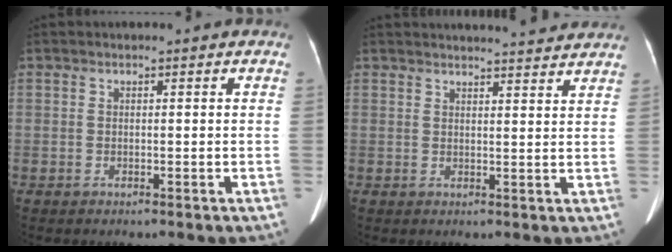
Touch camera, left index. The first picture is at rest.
{"total": 10.5, "force": [10.0, 0.7, 3.1], "torque": [-0.040, 0.005, 0.111]}